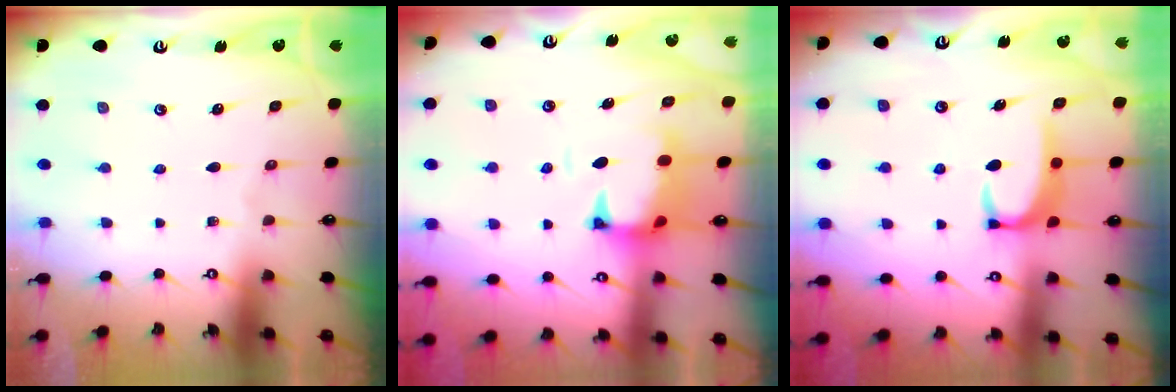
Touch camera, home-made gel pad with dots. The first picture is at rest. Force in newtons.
{"total": 2.0, "press": 1.4, "slide": 1.4}
{"total": 3.2, "press": 3.2, "slide": 0.4}